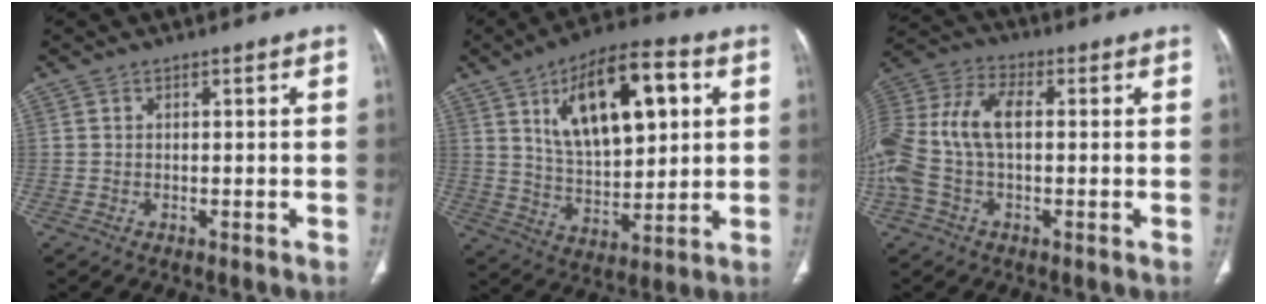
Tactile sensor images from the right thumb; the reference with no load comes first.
{"total": 19.0, "force": [6.4, 8.8, 15.6], "torque": [-0.220, -0.007, 0.112]}
{"total": 15.6, "force": [0.0, 8.9, 12.8], "torque": [-0.299, 0.033, -0.001]}